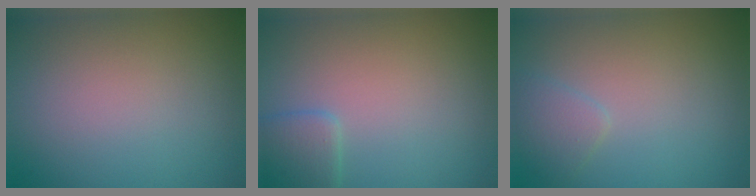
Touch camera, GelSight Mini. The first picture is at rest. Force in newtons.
{"total": 2.5, "press": 2.5, "slide": 0.1}
{"total": 1.6, "press": 1.6, "slide": 0.1}